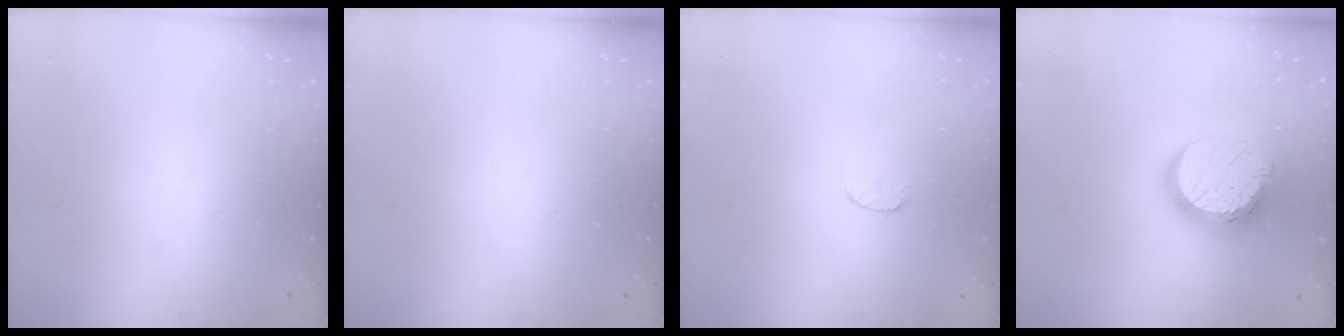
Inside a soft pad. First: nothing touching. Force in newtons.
{"total": 0.0}
{"total": 5.4, "press": 5.4, "slide": 0.6}
{"total": 14.8, "press": 14.8, "slide": 1.5}